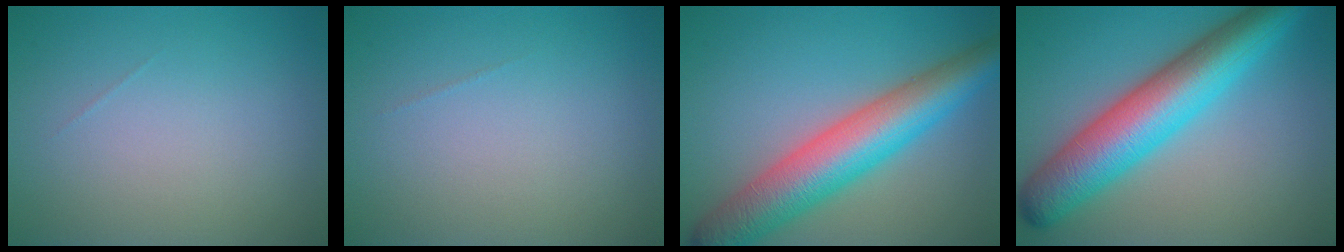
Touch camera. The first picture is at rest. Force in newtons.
{"total": 0.0}
{"total": 9.0, "press": 9.0, "slide": 0.2}
{"total": 9.6, "press": 9.6, "slide": 0.1}